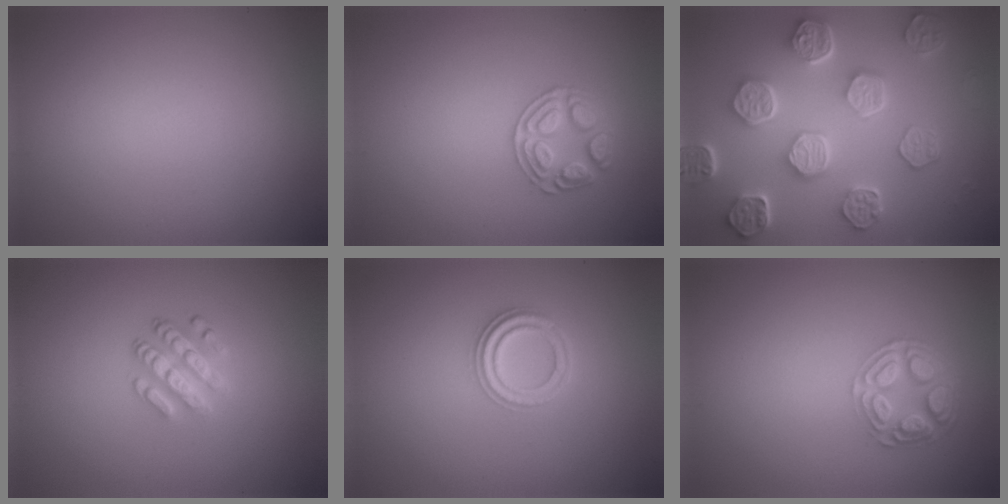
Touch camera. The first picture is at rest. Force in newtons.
{"total": 2.6, "press": 2.6, "slide": 0.2}
{"total": 7.9, "press": 6.0, "slide": 5.2}
{"total": 3.6, "press": 2.6, "slide": 2.4}
{"total": 2.3, "press": 2.3, "slide": 0.2}
{"total": 4.5, "press": 3.4, "slide": 2.9}